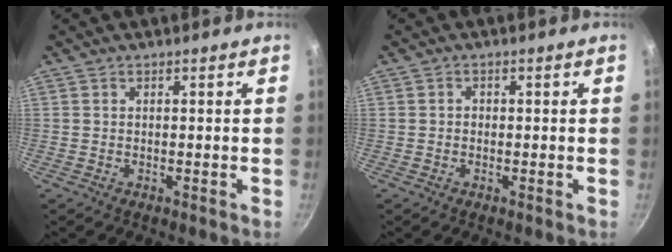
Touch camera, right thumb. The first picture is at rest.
{"total": 1.0, "force": [-0.1, 0.9, 0.5], "torque": [-0.007, 0.005, -0.003]}